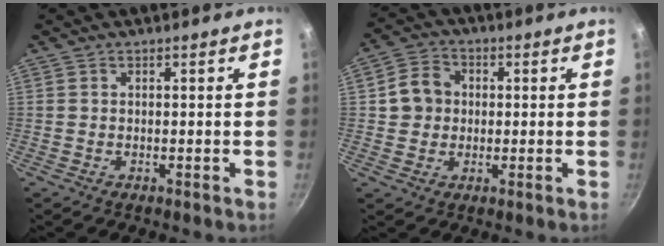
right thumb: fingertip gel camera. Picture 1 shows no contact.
{"total": 6.8, "force": [0.6, 6.1, 3.1], "torque": [-0.024, 0.012, -0.001]}